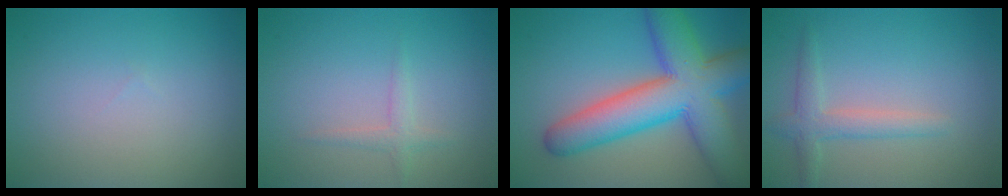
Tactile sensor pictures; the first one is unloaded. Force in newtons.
{"total": 1.3, "press": 1.3, "slide": 0.0}
{"total": 11.2, "press": 11.2, "slide": 0.3}
{"total": 2.4, "press": 2.4, "slide": 0.1}